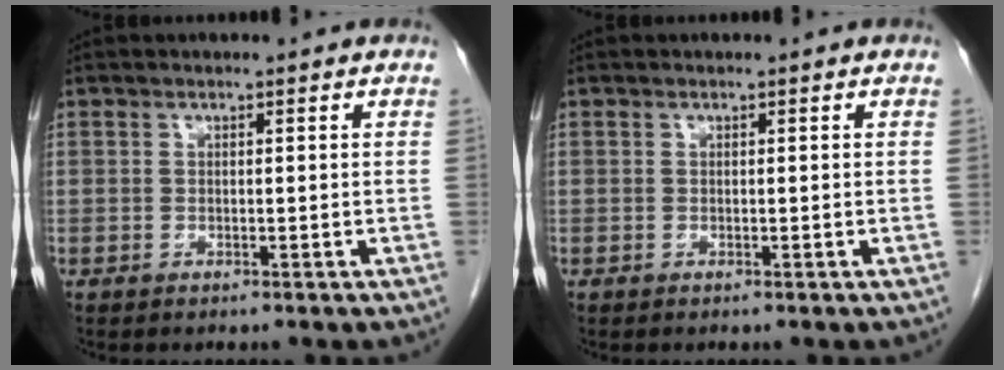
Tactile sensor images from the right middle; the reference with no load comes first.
{"total": 0.0}